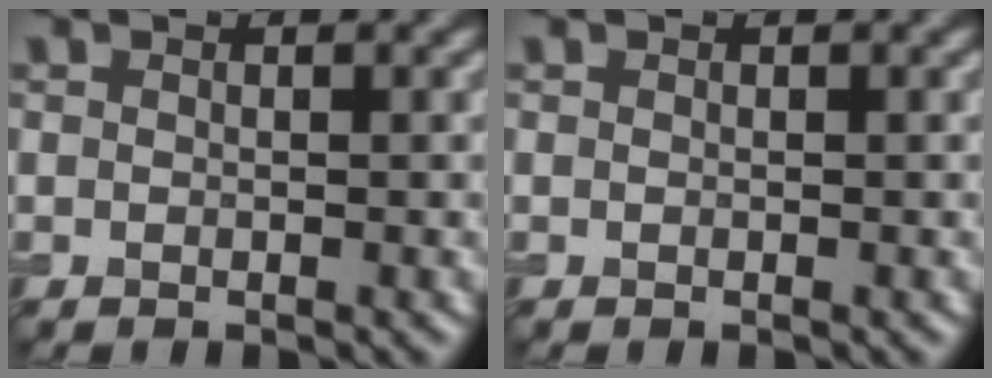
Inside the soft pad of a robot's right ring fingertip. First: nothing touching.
{"total": 0.0}